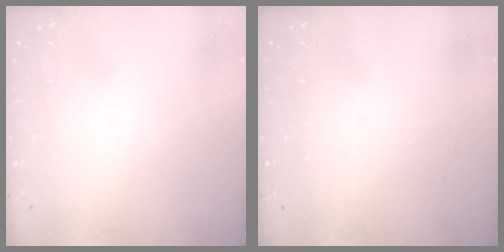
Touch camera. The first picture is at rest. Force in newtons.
{"total": 0.0}